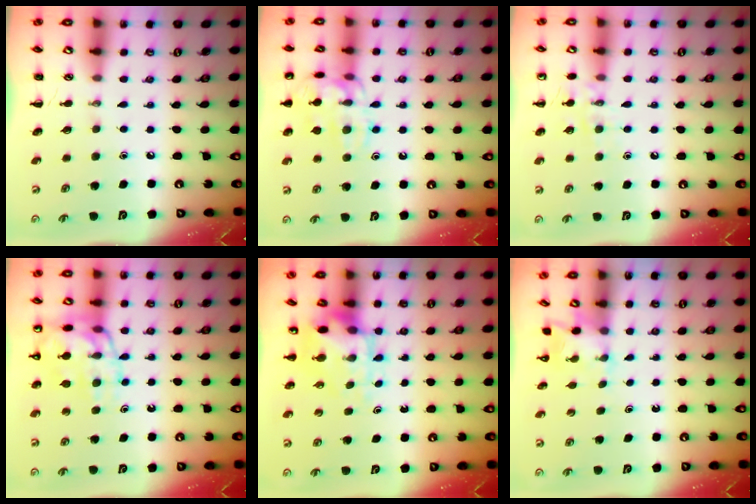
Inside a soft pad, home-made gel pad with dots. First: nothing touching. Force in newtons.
{"total": 13.5, "press": 13.5, "slide": 0.6}
{"total": 8.2, "press": 8.1, "slide": 1.4}
{"total": 16.3, "press": 16.0, "slide": 2.8}
{"total": 6.0, "press": 5.9, "slide": 1.3}
{"total": 2.2, "press": 2.1, "slide": 0.7}